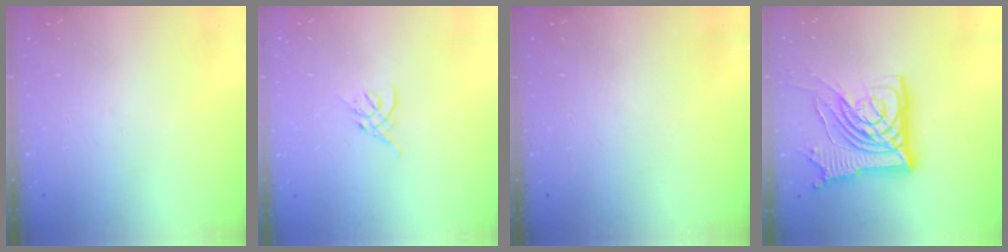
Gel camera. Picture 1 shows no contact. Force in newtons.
{"total": 2.6, "press": 2.5, "slide": 0.8}
{"total": 0.0}
{"total": 17.0, "press": 16.9, "slide": 1.7}